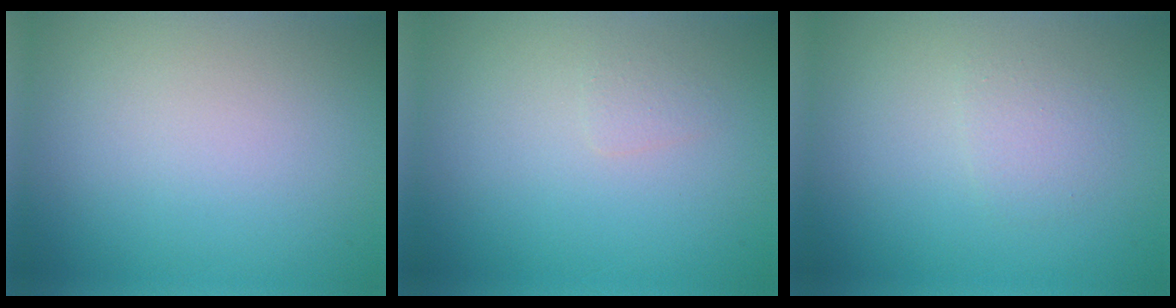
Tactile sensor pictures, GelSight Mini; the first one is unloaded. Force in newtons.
{"total": 0.7, "press": 0.7, "slide": 0.1}
{"total": 1.4, "press": 1.4, "slide": 0.0}